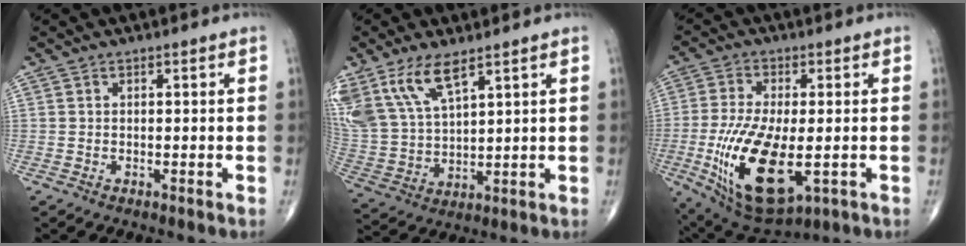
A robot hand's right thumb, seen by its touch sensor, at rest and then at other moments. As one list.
[{"total": 13.6, "force": [8.3, 5.7, 9.2], "torque": [-0.189, -0.023, 0.181]}, {"total": 17.8, "force": [-4.0, 7.7, 15.5], "torque": [-0.305, -0.018, -0.052]}]